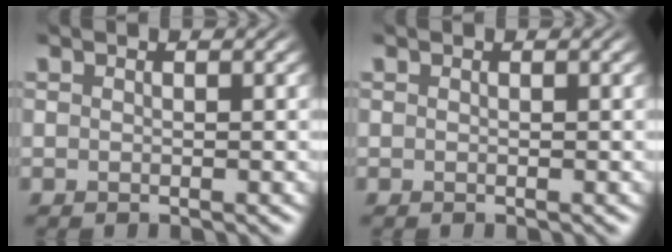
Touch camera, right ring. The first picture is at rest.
{"total": 0.0}